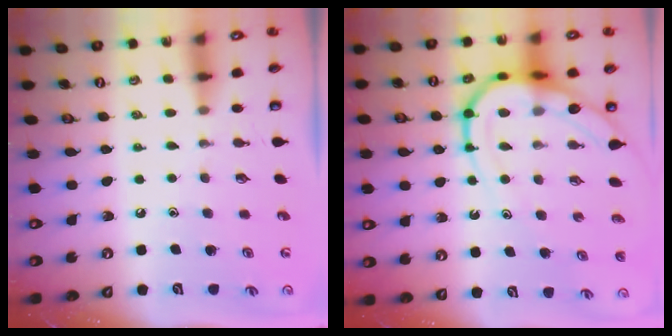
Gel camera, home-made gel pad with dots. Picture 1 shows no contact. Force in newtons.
{"total": 13.8, "press": 13.8, "slide": 1.2}